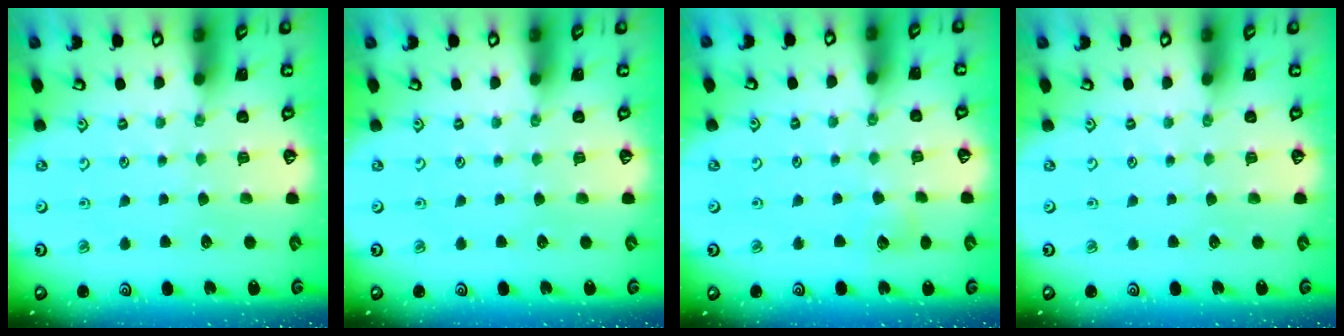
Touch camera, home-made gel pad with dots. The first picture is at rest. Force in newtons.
{"total": 0.0}
{"total": 5.6, "press": 5.6, "slide": 0.5}
{"total": 0.0}